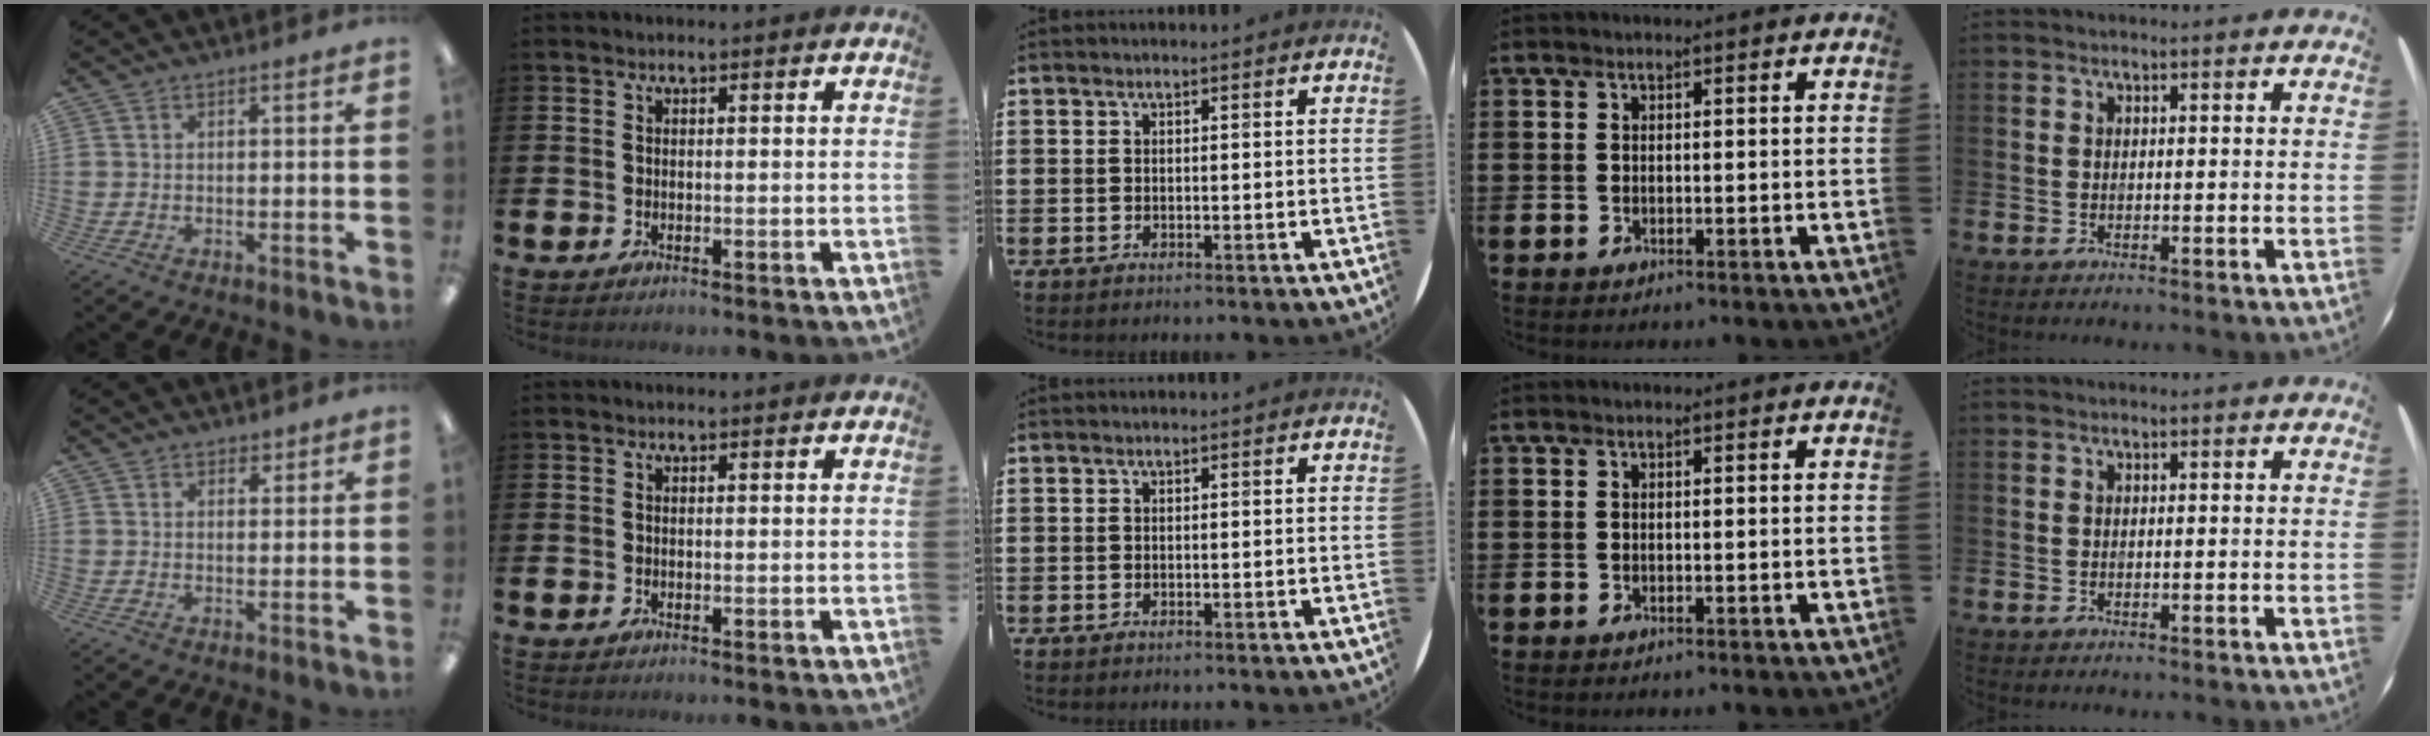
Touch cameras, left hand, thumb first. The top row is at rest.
{"thumb": {"total": 1.8, "force": [1.5, 0.9, 0.4], "torque": [-0.001, -0.004, 0.027]}}